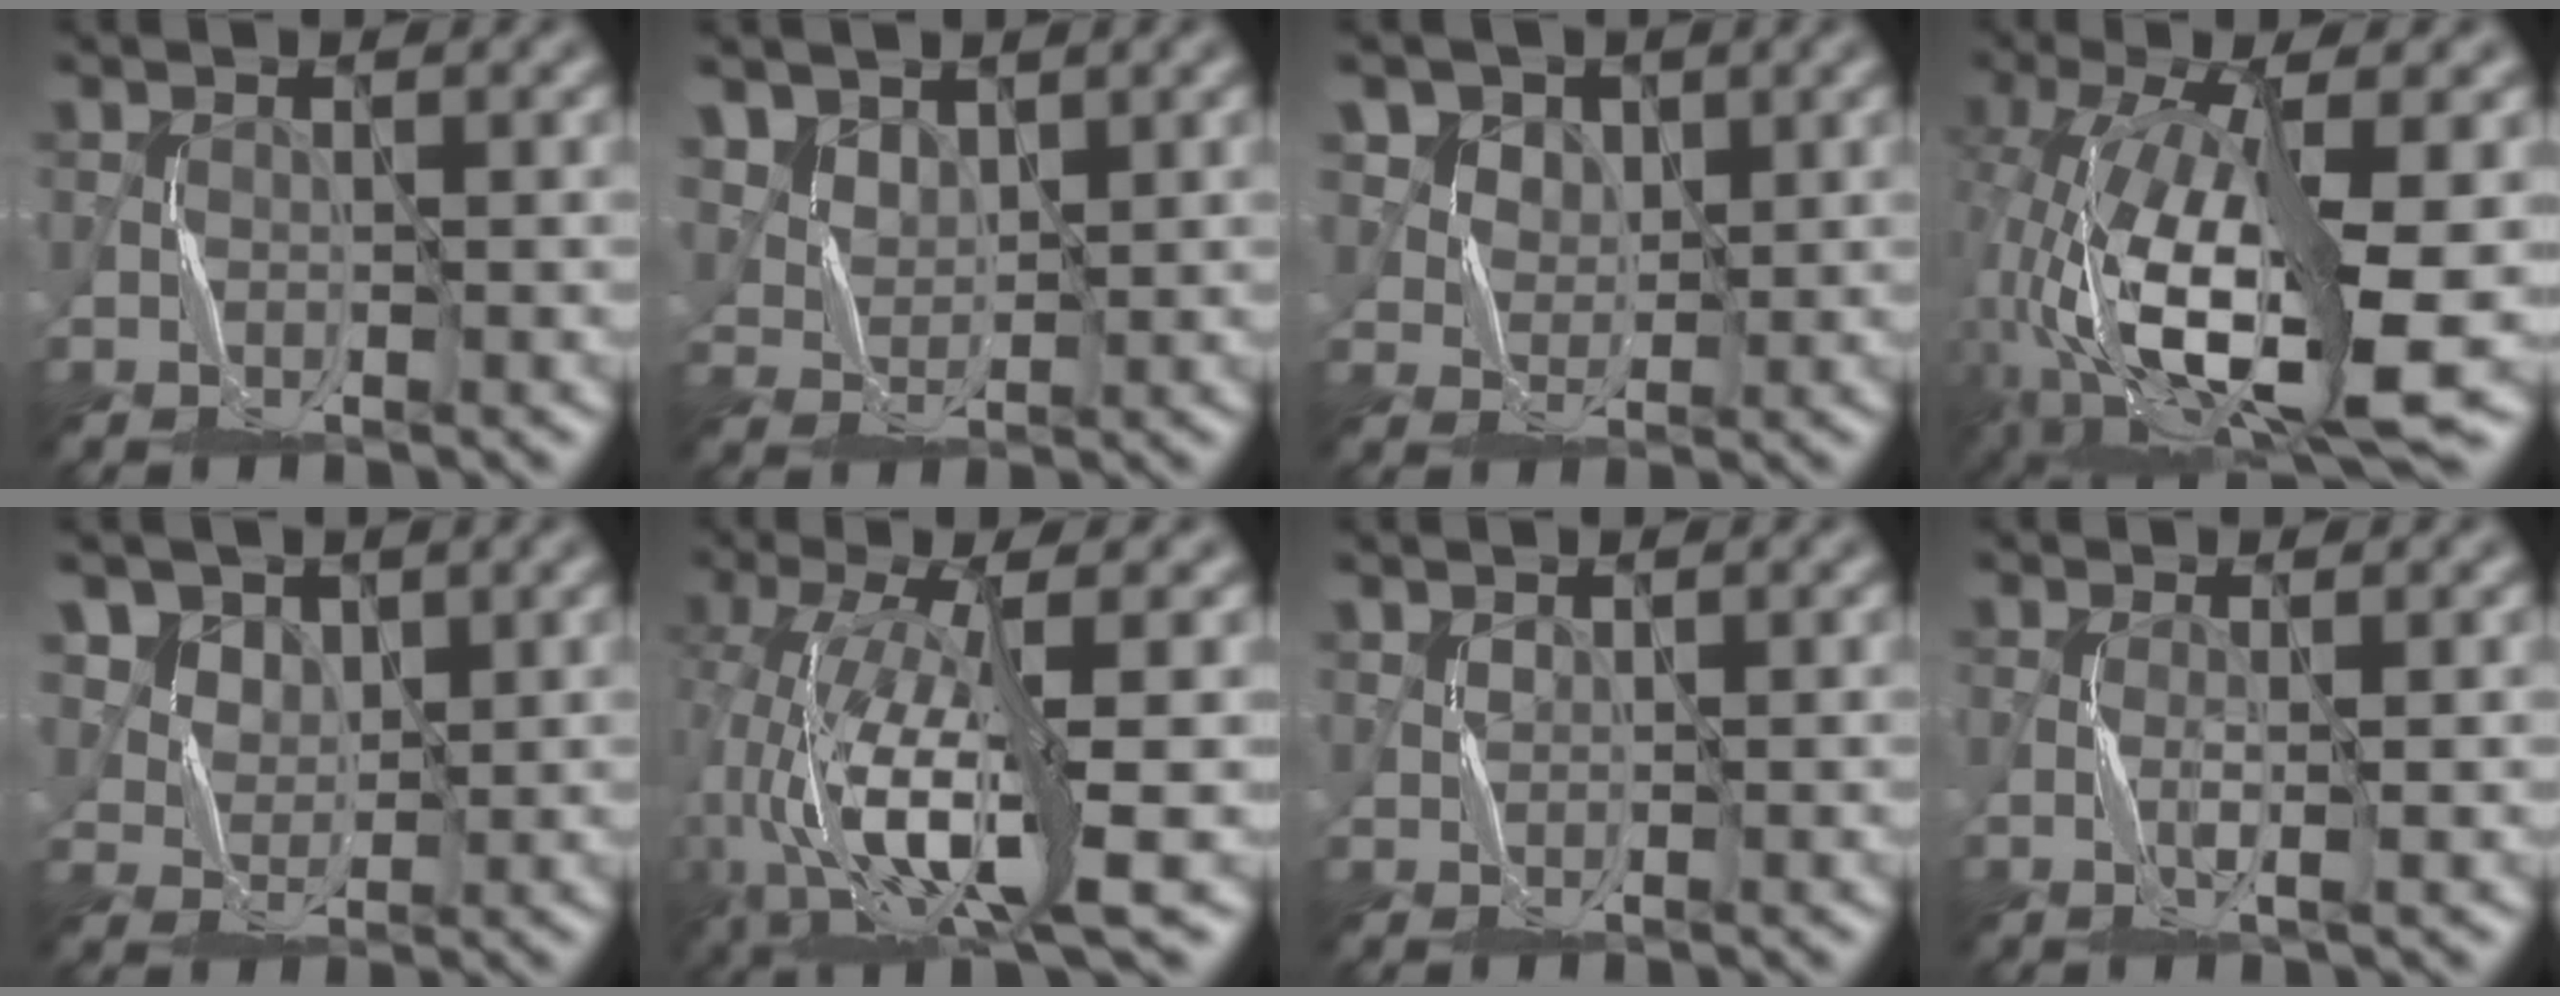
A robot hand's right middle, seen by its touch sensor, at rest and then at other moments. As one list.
[{"total": 4.0, "force": [3.0, 2.3, 1.3], "torque": [-0.041, -0.012, 0.082]}, {"total": 6.8, "force": [4.2, 4.7, 2.5], "torque": [-0.054, -0.003, 0.077]}, {"total": 14.2, "force": [-3.1, 5.3, 12.8], "torque": [-0.251, -0.015, -0.048]}, {"total": 5.9, "force": [3.9, 4.0, 2.1], "torque": [-0.066, -0.010, 0.087]}, {"total": 11.4, "force": [-2.7, 3.3, 10.5], "torque": [-0.215, -0.005, -0.047]}, {"total": 0.7, "force": [0.6, 0.3, 0.0], "torque": [-0.003, 0.001, 0.018]}, {"total": 1.5, "force": [0.0, 0.2, 1.5], "torque": [-0.031, 0.001, -0.002]}]